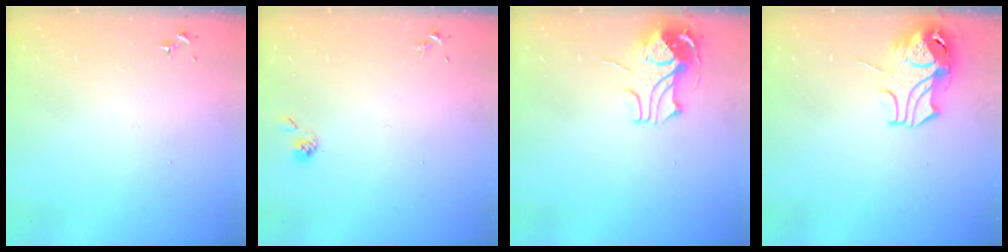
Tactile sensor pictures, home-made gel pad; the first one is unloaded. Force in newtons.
{"total": 3.8, "press": 3.7, "slide": 0.8}
{"total": 10.3, "press": 10.2, "slide": 0.9}
{"total": 10.8, "press": 10.7, "slide": 1.3}